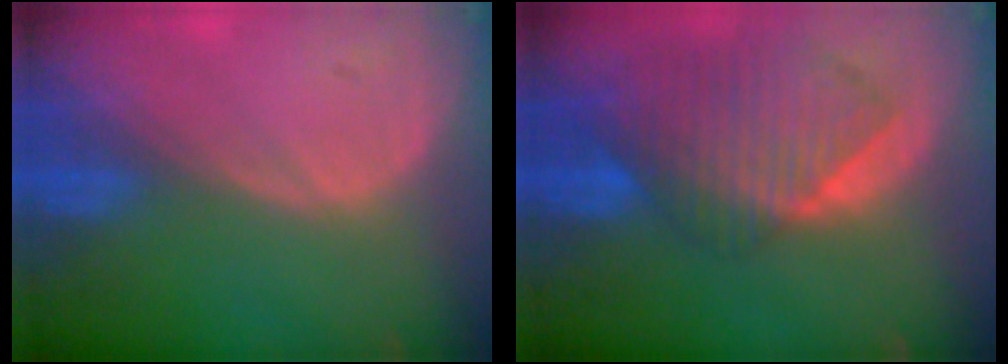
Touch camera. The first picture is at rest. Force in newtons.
{"total": 10.3, "press": 8.9, "slide": 5.2}